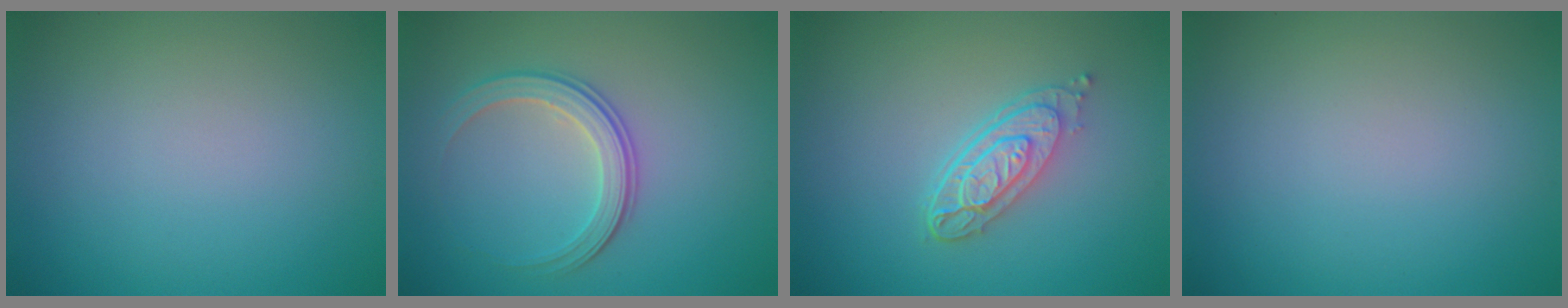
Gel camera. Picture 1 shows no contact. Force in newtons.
{"total": 2.9, "press": 2.7, "slide": 1.0}
{"total": 4.1, "press": 3.0, "slide": 2.7}
{"total": 0.0}